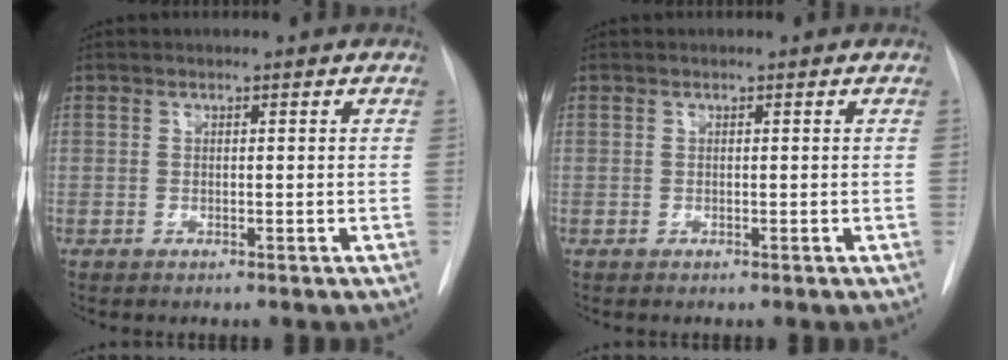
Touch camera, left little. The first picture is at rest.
{"total": 0.0}